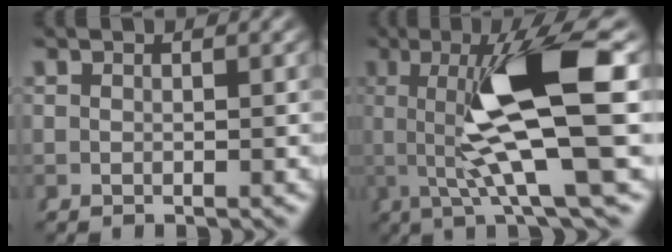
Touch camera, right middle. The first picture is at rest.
{"total": 11.6, "force": [1.0, 2.1, 11.4], "torque": [-0.198, 0.004, 0.019]}